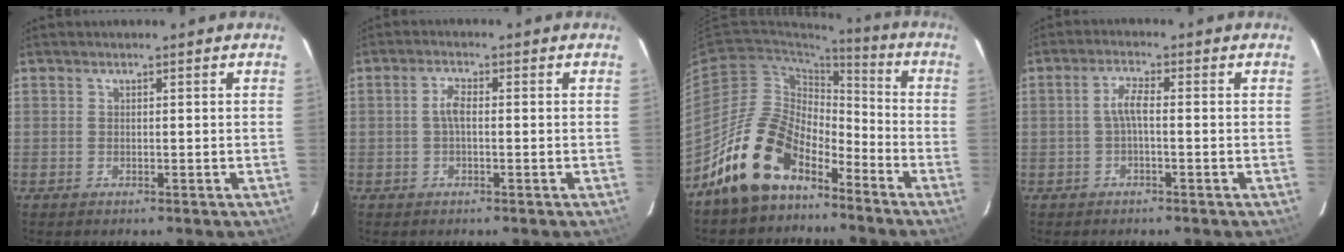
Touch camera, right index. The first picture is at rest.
{"total": 2.4, "force": [-0.2, 0.9, 2.3], "torque": [-0.048, 0.007, -0.003]}
{"total": 15.8, "force": [-11.1, 8.2, 7.7], "torque": [-0.147, 0.024, -0.193]}
{"total": 3.0, "force": [-0.5, 0.5, 2.9], "torque": [-0.059, 0.007, -0.008]}